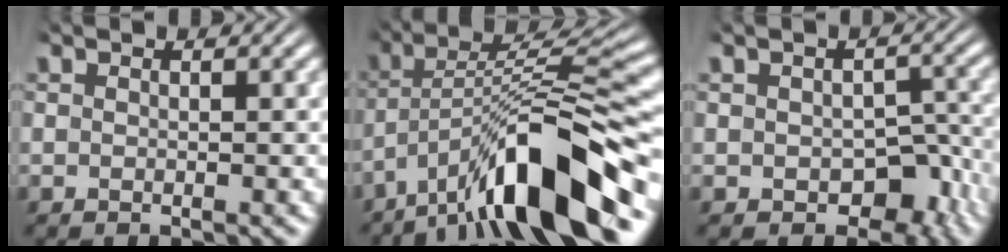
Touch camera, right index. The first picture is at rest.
{"total": 8.8, "force": [-2.6, 2.4, 8.0], "torque": [-0.128, -0.001, -0.035]}
{"total": 4.1, "force": [-2.4, 2.8, 1.8], "torque": [-0.020, -0.012, -0.030]}